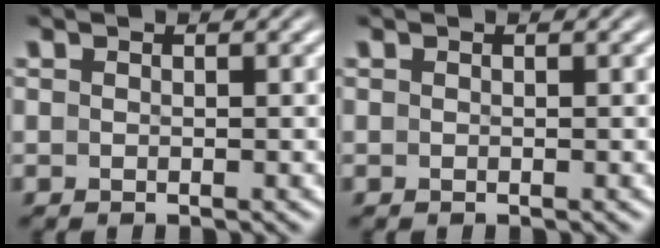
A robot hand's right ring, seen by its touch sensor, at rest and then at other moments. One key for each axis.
{"total": 0.0}